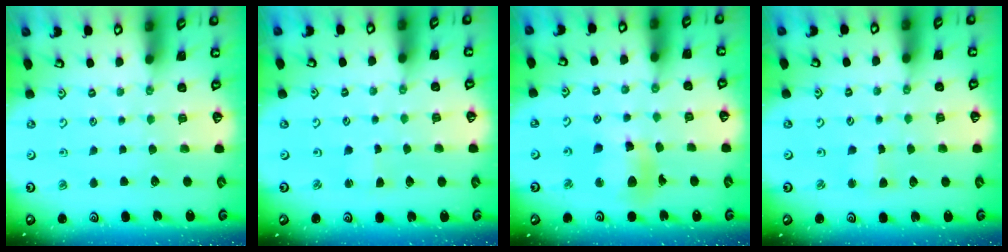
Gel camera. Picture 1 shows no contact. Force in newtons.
{"total": 1.3, "press": 1.2, "slide": 0.3}
{"total": 11.0, "press": 10.9, "slide": 1.1}
{"total": 2.4, "press": 2.4, "slide": 0.3}